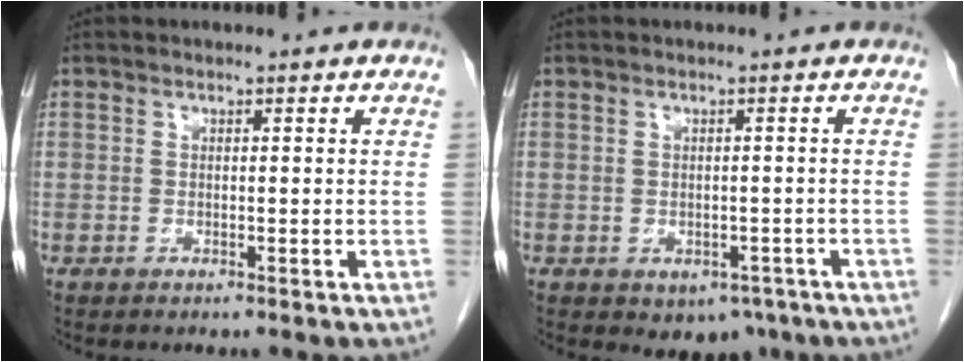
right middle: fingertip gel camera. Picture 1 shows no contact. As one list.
[{"total": 3.9, "force": [-2.2, 2.7, 1.9], "torque": [-0.013, 0.002, -0.019]}]